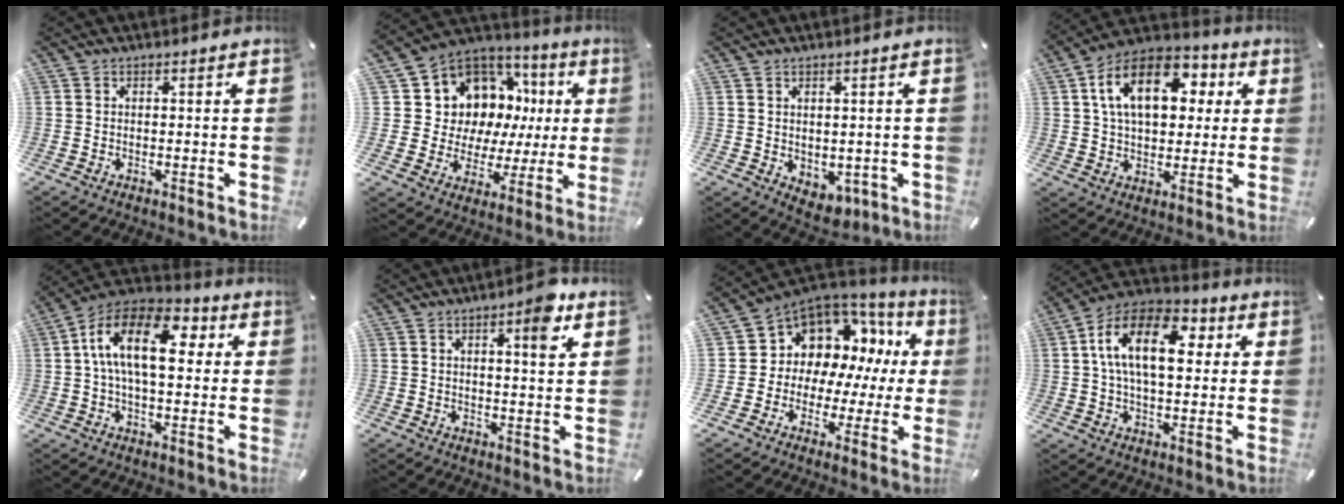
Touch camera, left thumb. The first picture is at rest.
{"total": 11.0, "force": [4.7, 9.6, 2.5], "torque": [-0.046, -0.070, 0.100]}
{"total": 3.1, "force": [1.0, 2.7, 1.1], "torque": [-0.005, -0.005, 0.019]}
{"total": 17.2, "force": [5.3, 11.1, 12.0], "torque": [-0.224, 0.003, 0.089]}
{"total": 16.8, "force": [3.3, 9.4, 13.5], "torque": [-0.252, 0.005, 0.055]}
{"total": 6.7, "force": [3.2, 1.7, 5.6], "torque": [-0.069, -0.014, 0.043]}
{"total": 9.2, "force": [3.5, 8.1, 2.7], "torque": [-0.055, -0.050, 0.069]}
{"total": 16.3, "force": [3.8, 9.6, 12.6], "torque": [-0.237, 0.004, 0.061]}